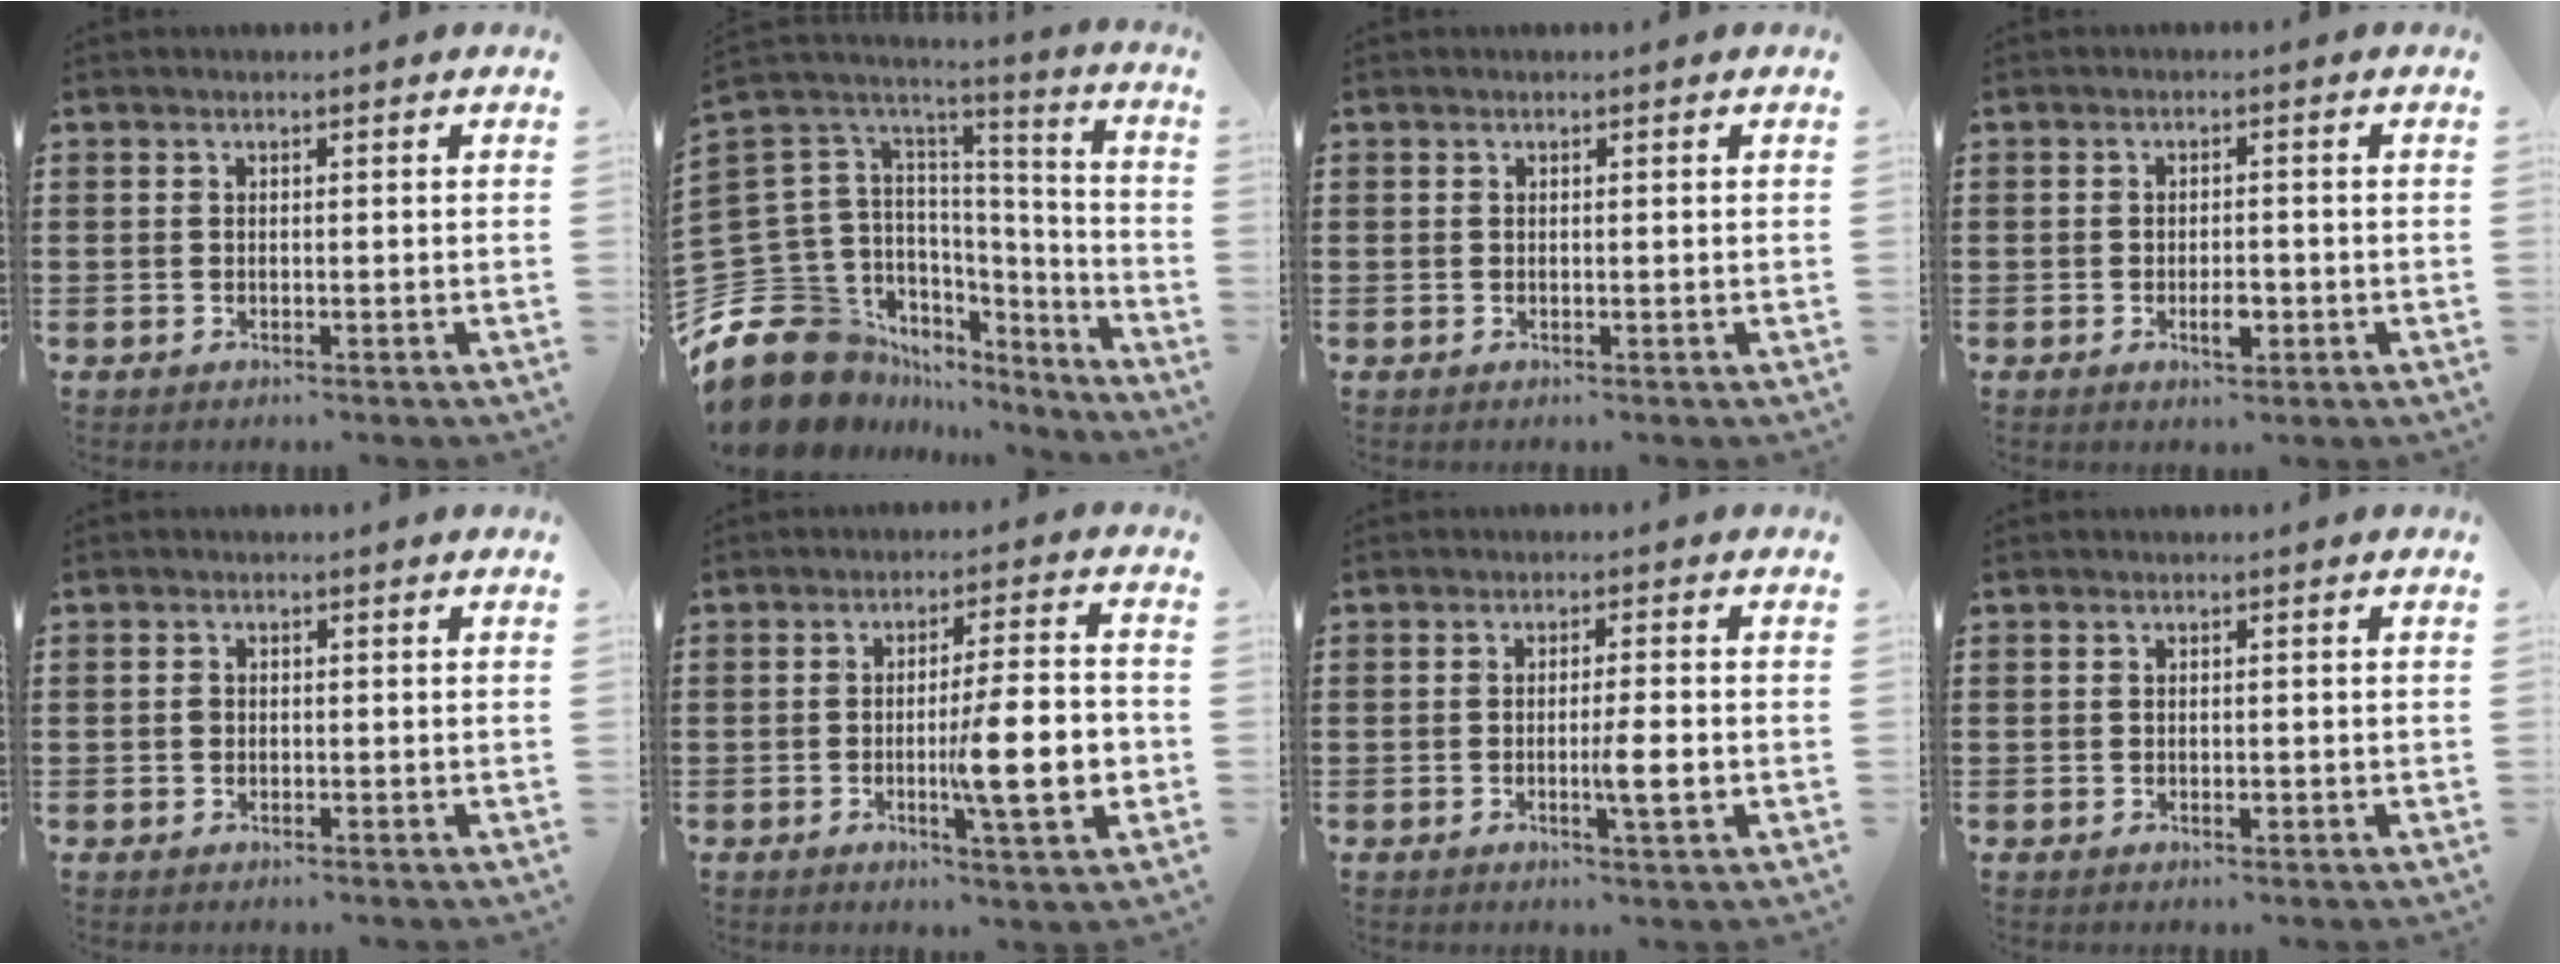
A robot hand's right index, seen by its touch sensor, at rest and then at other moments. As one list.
[{"total": 15.6, "force": [-10.2, 10.4, 5.5], "torque": [-0.156, -0.019, -0.165]}, {"total": 0.0}, {"total": 3.2, "force": [-1.1, 1.2, 2.7], "torque": [-0.047, 0.000, -0.018]}, {"total": 0.8, "force": [-0.1, 0.7, 0.4], "torque": [-0.011, 0.002, -0.002]}, {"total": 11.5, "force": [-2.0, 2.1, 11.1], "torque": [-0.157, -0.010, -0.033]}, {"total": 4.4, "force": [-0.9, 0.2, 4.3], "torque": [-0.071, -0.007, -0.018]}, {"total": 0.6, "force": [-0.2, 0.3, 0.5], "torque": [-0.008, -0.002, -0.004]}]